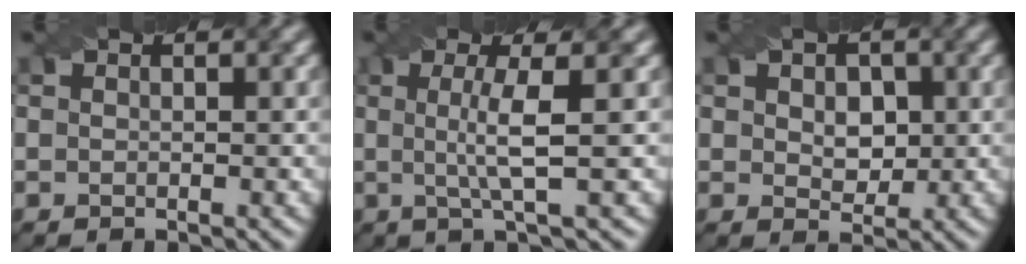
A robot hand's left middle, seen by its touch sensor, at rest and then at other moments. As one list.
[{"total": 4.2, "force": [0.2, 0.7, 4.1], "torque": [-0.074, 0.001, 0.003]}, {"total": 3.3, "force": [0.5, 2.3, 2.3], "torque": [-0.034, 0.001, 0.006]}]